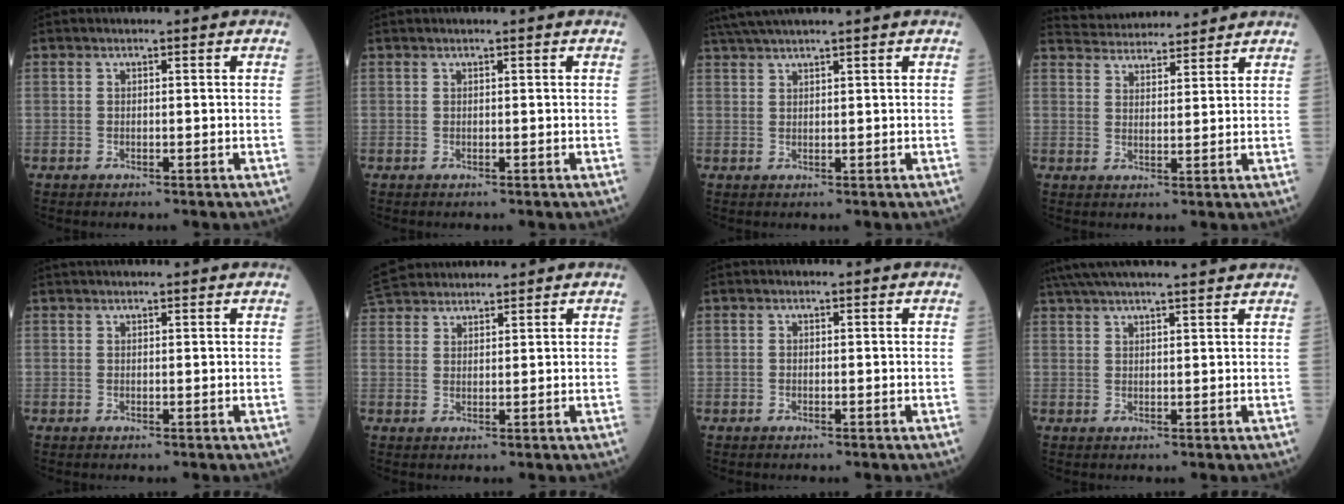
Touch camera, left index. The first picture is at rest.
{"total": 0.0}
{"total": 4.6, "force": [3.8, -1.0, 2.3], "torque": [-0.047, 0.024, 0.078]}
{"total": 9.0, "force": [8.9, 1.2, 1.4], "torque": [-0.031, 0.026, 0.136]}
{"total": 4.2, "force": [3.9, 0.1, 1.5], "torque": [-0.017, 0.033, 0.054]}
{"total": 8.8, "force": [8.2, 2.1, 2.4], "torque": [-0.050, 0.041, 0.148]}
{"total": 0.0}
{"total": 14.5, "force": [12.9, 0.4, 6.6], "torque": [-0.120, 0.041, 0.188]}